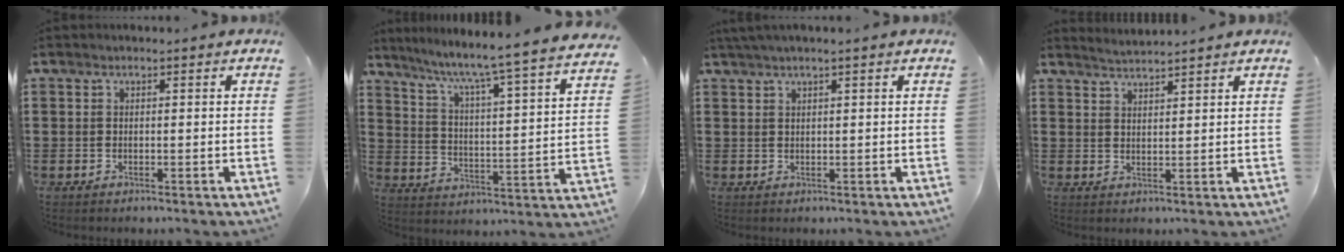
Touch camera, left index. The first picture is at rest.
{"total": 5.6, "force": [4.7, -1.3, 2.8], "torque": [-0.076, -0.056, 0.066]}
{"total": 1.7, "force": [1.2, -0.2, 1.1], "torque": [-0.022, -0.001, 0.022]}
{"total": 2.3, "force": [2.3, -0.5, -0.1], "torque": [-0.003, -0.007, 0.044]}